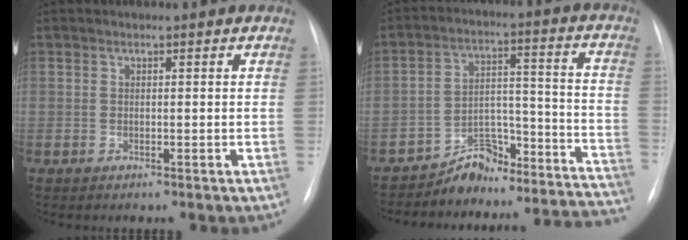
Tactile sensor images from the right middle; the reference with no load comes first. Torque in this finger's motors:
{"motor_torque": [0.98, -1.16, 0.27, 0.01]}